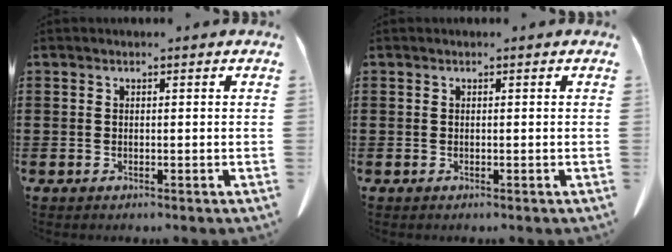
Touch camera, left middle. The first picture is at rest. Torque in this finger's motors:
{"motor_torque": [0.00, 0.00, 0.00, 0.00]}